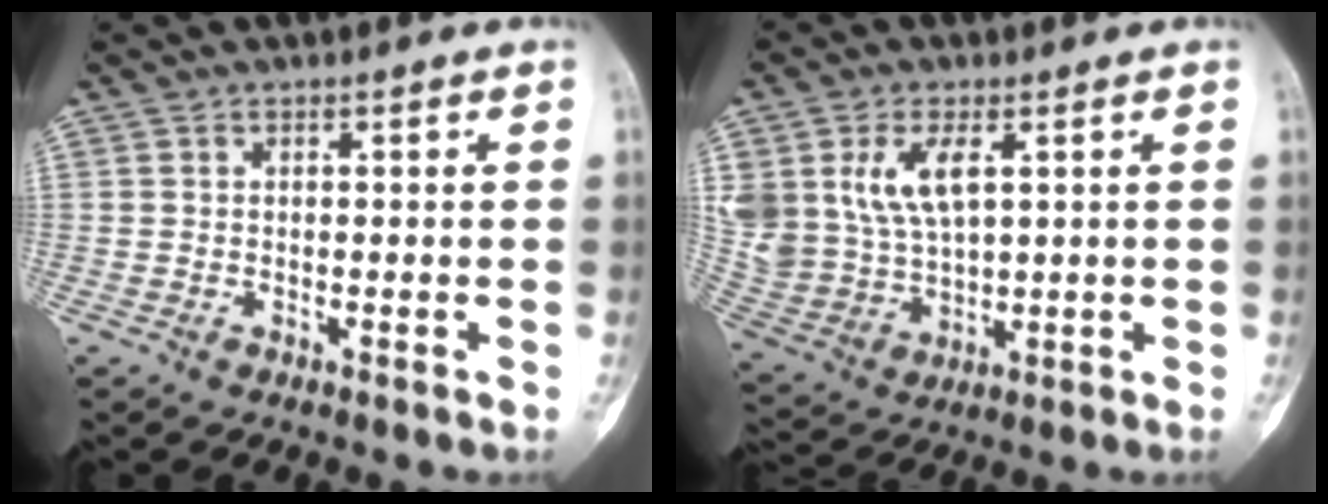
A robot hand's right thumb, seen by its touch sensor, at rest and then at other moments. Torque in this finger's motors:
{"motor_torque": [0.26, 0.40, 0.23, -0.13, 0.14]}